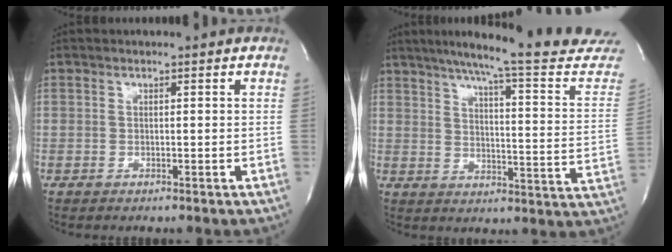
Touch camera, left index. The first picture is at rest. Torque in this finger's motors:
{"motor_torque": [-0.62, -0.71, 0.25, 0.09]}